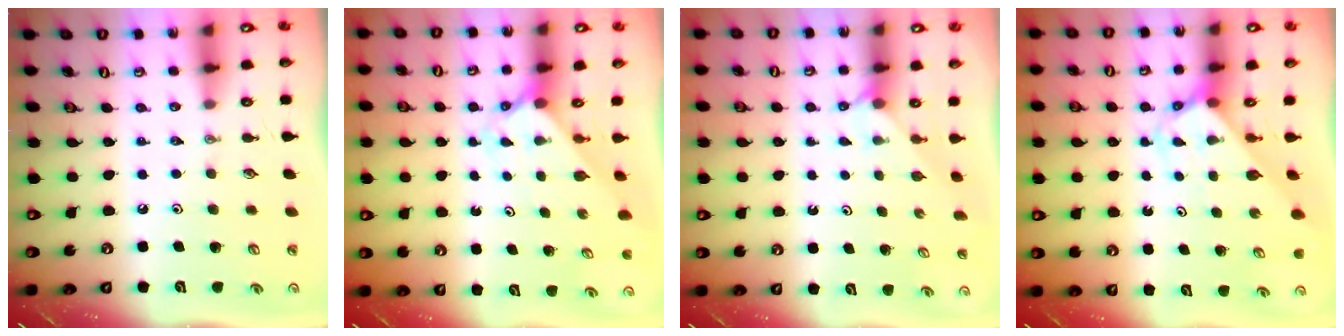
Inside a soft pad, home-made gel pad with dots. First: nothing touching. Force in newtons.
{"total": 1.9, "press": 1.9, "slide": 0.2}
{"total": 2.1, "press": 2.1, "slide": 0.1}
{"total": 3.0, "press": 3.0, "slide": 0.2}